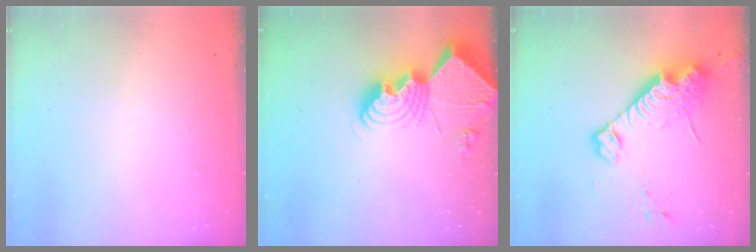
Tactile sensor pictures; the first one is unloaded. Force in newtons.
{"total": 16.8, "press": 16.8, "slide": 1.7}
{"total": 16.0, "press": 15.9, "slide": 1.2}